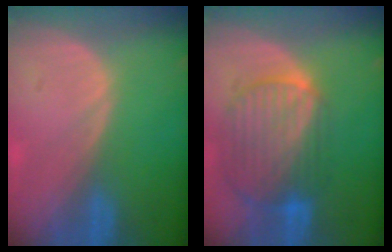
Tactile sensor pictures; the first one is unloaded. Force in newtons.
{"total": 10.3, "press": 8.6, "slide": 5.6}